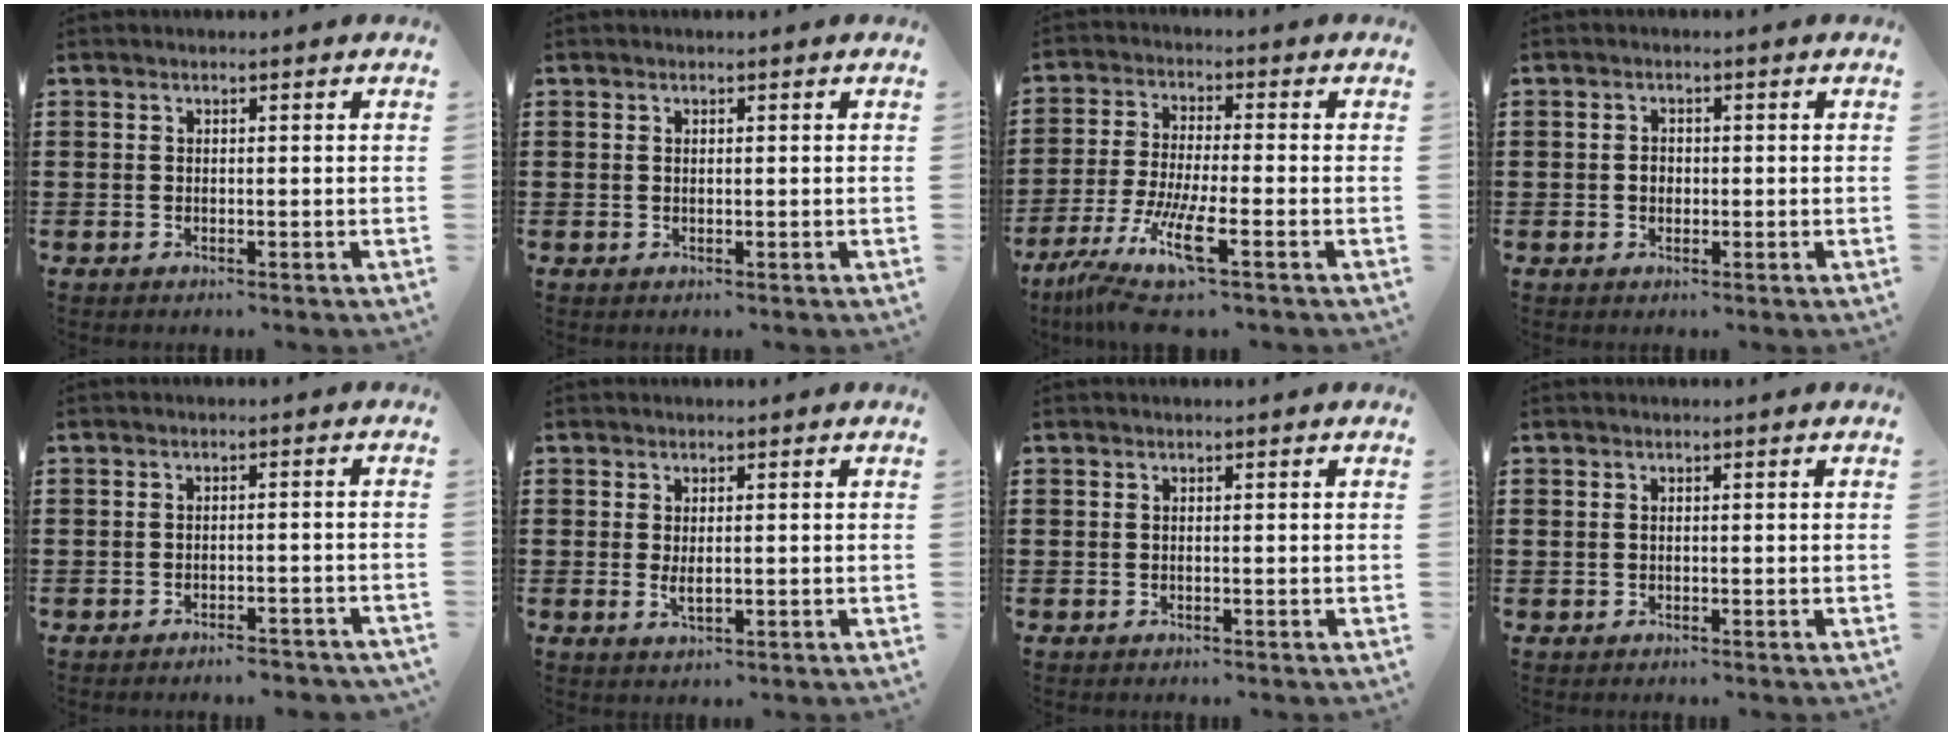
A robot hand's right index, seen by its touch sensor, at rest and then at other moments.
{"total": 0.0}
{"total": 9.7, "force": [-5.7, 1.8, 7.7], "torque": [-0.174, -0.014, -0.112]}
{"total": 1.6, "force": [-0.2, 1.3, 1.0], "torque": [-0.020, 0.006, -0.007]}
{"total": 2.3, "force": [-2.3, 0.1, 0.4], "torque": [-0.011, -0.002, -0.047]}
{"total": 2.0, "force": [0.2, 0.7, 1.9], "torque": [-0.037, 0.000, 0.003]}
{"total": 0.0}
{"total": 0.5, "force": [0.1, 0.5, 0.2], "torque": [-0.007, 0.003, 0.003]}